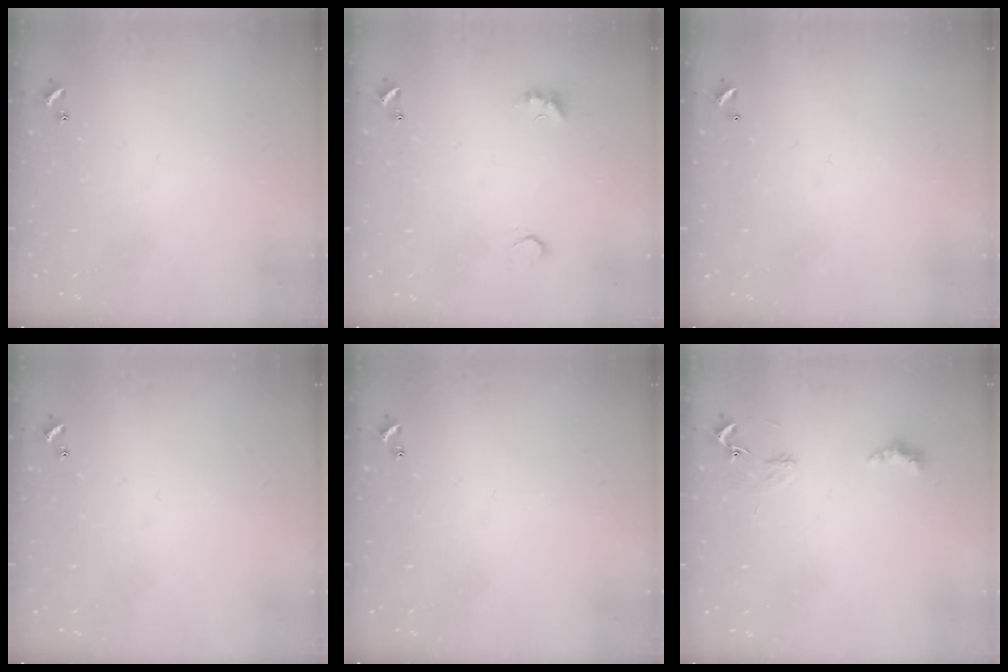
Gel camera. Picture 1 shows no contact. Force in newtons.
{"total": 2.8, "press": 2.6, "slide": 1.0}
{"total": 2.8, "press": 2.8, "slide": 0.1}
{"total": 0.0}
{"total": 0.0}
{"total": 2.8, "press": 2.7, "slide": 0.5}